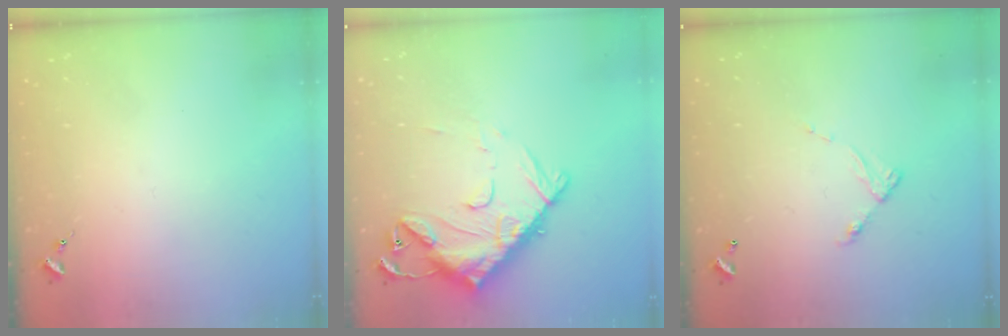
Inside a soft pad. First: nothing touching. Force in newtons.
{"total": 16.1, "press": 16.0, "slide": 1.6}
{"total": 6.1, "press": 6.1, "slide": 0.5}